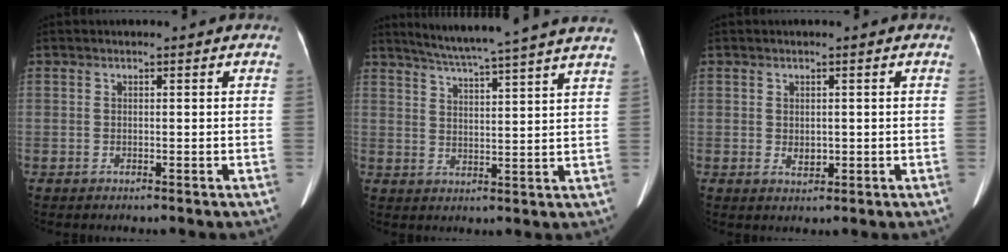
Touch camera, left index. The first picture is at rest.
{"total": 17.1, "force": [15.0, -1.4, 8.1], "torque": [-0.137, -0.007, 0.198]}
{"total": 1.6, "force": [-0.2, 1.2, 1.1], "torque": [-0.025, -0.006, 0.002]}